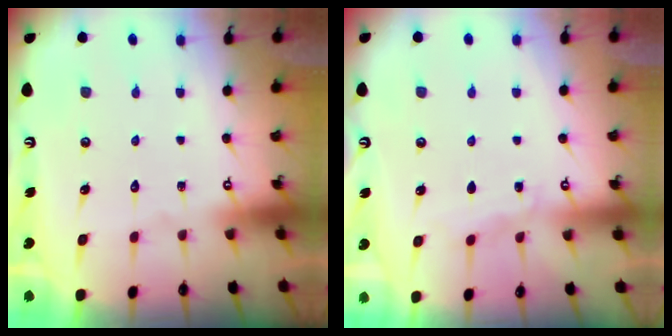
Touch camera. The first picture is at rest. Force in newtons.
{"total": 4.7, "press": 4.7, "slide": 0.4}